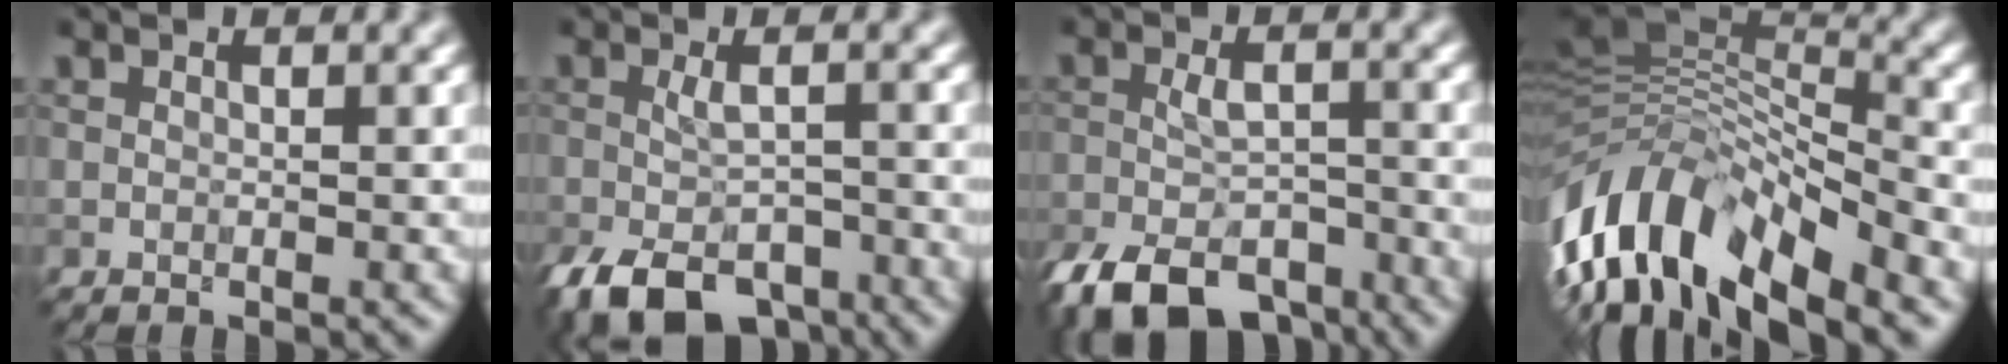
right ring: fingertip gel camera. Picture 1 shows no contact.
{"total": 6.1, "force": [-5.1, 1.8, 2.9], "torque": [-0.059, -0.014, -0.066]}
{"total": 7.6, "force": [-6.3, 2.5, 3.5], "torque": [-0.068, -0.009, -0.093]}
{"total": 11.5, "force": [-7.1, 4.4, 7.9], "torque": [-0.148, 0.026, -0.123]}